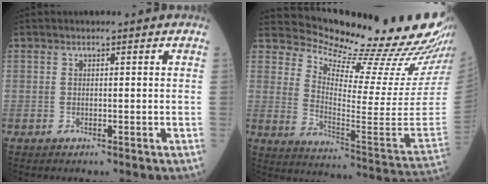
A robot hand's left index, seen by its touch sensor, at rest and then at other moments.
{"total": 25.2, "force": [23.3, 0.9, 9.6], "torque": [-0.161, -0.126, 0.300]}